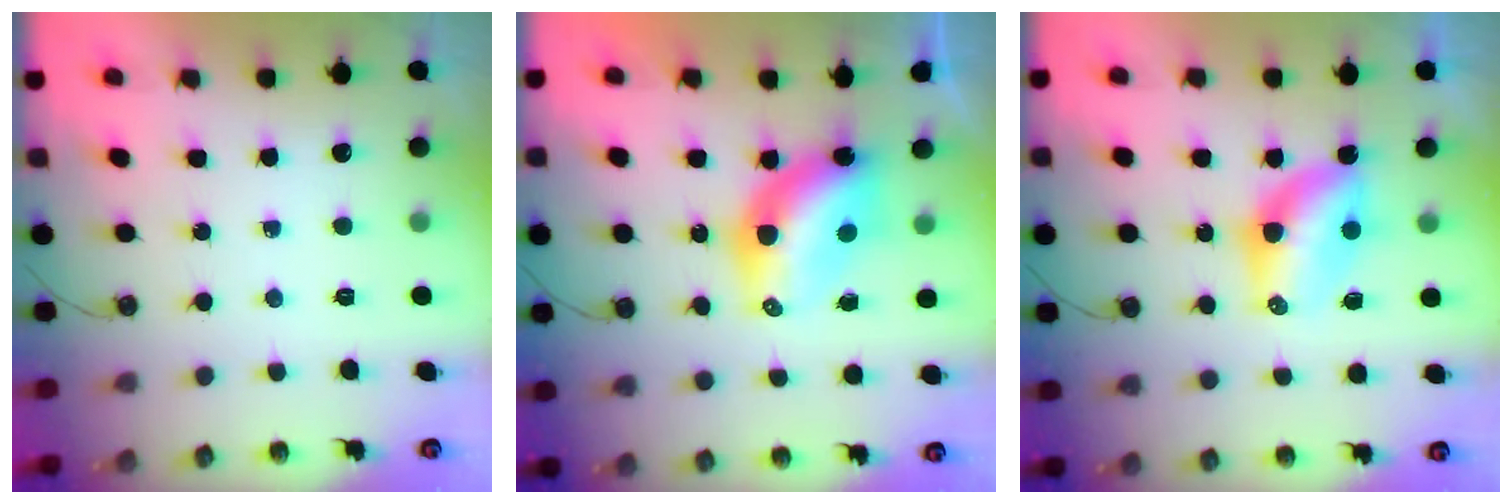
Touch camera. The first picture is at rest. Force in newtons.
{"total": 9.4, "press": 9.4, "slide": 0.9}
{"total": 6.9, "press": 6.9, "slide": 0.4}